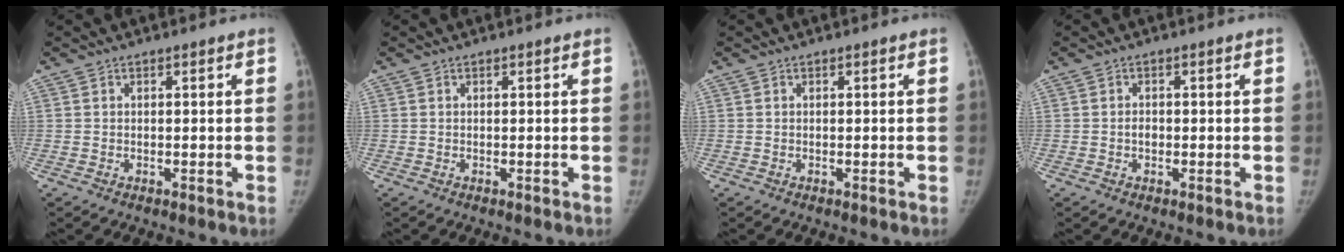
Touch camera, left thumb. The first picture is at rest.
{"total": 0.0}
{"total": 0.0}
{"total": 1.3, "force": [-0.3, 1.0, 0.8], "torque": [-0.009, 0.004, -0.006]}